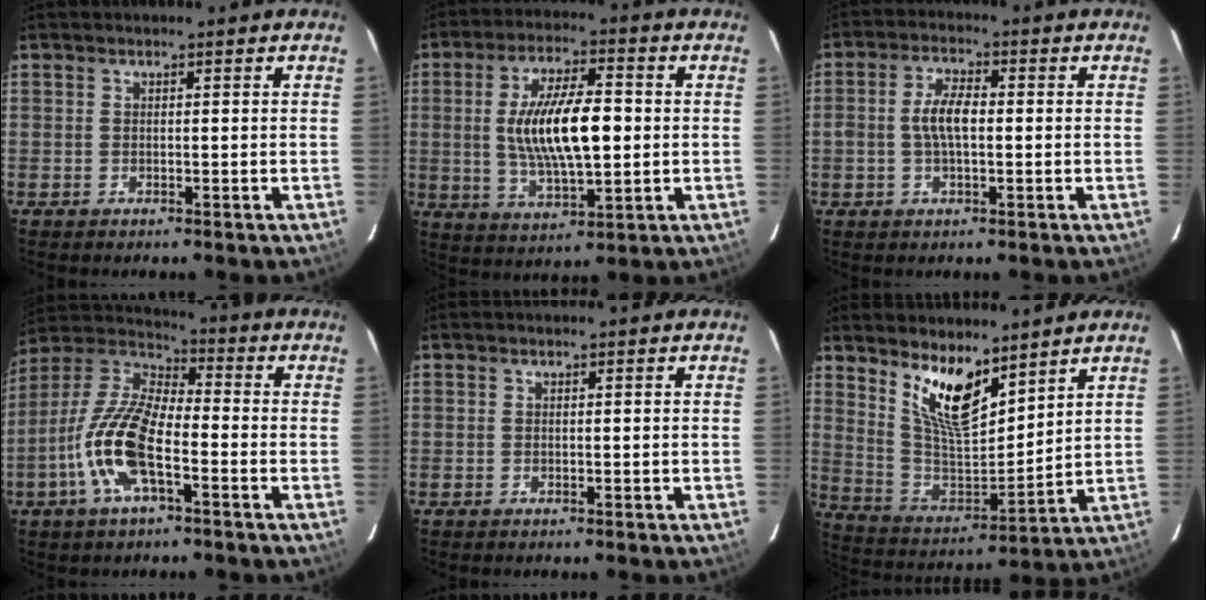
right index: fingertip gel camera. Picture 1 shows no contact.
{"total": 14.5, "force": [0.3, 5.2, 13.6], "torque": [-0.250, 0.000, 0.012]}
{"total": 5.4, "force": [-0.2, 2.4, 4.9], "torque": [-0.097, 0.010, -0.004]}
{"total": 14.2, "force": [-5.1, 5.1, 12.2], "torque": [-0.260, 0.000, -0.106]}
{"total": 0.0}
{"total": 12.7, "force": [8.6, 4.3, 8.3], "torque": [-0.157, -0.011, 0.173]}